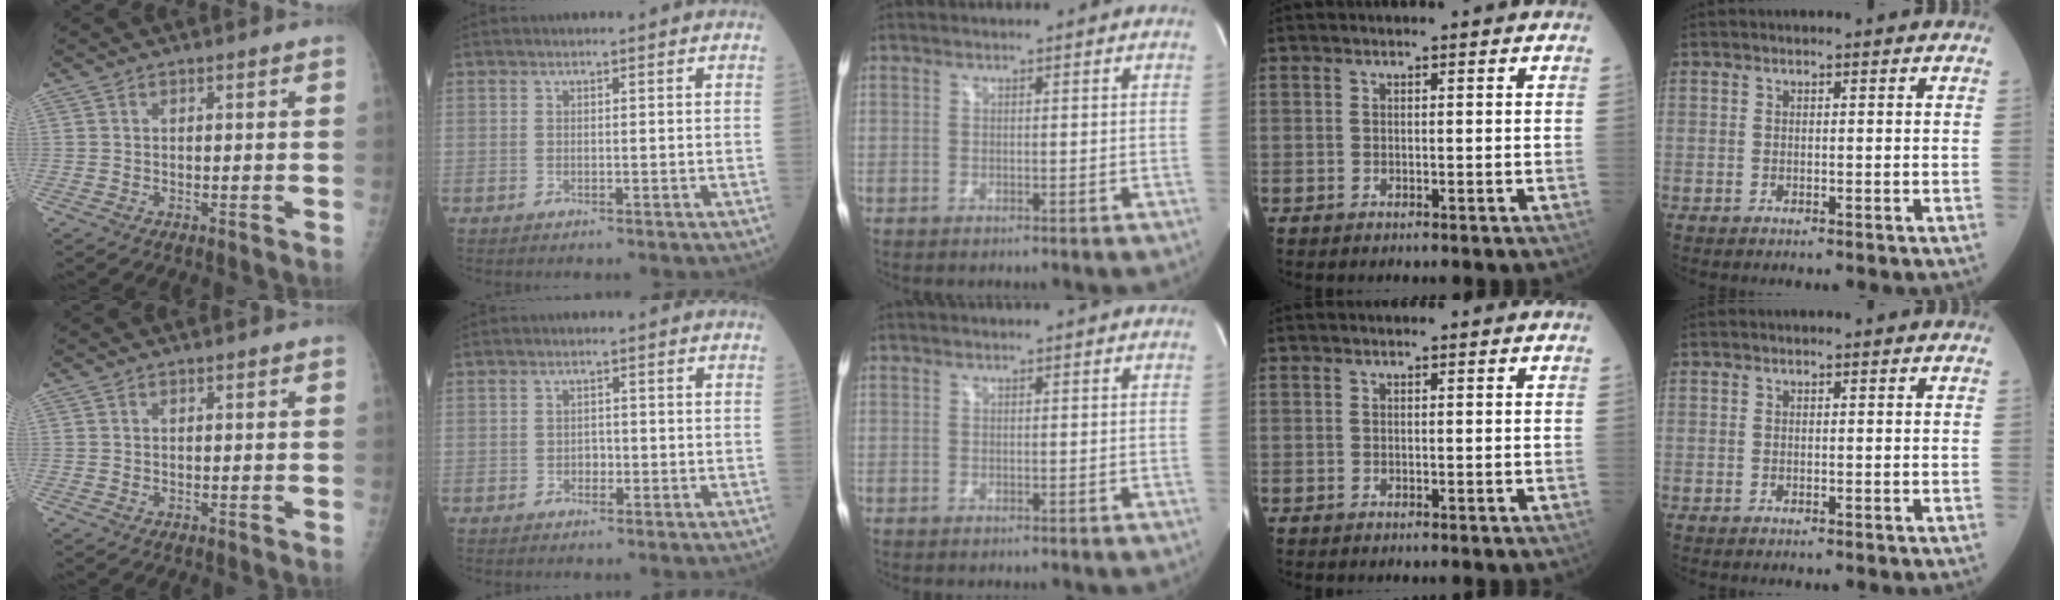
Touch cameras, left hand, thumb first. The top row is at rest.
{"index": {"total": 1.3, "force": [-0.4, 0.9, 0.7], "torque": [-0.010, 0.004, -0.008]}}